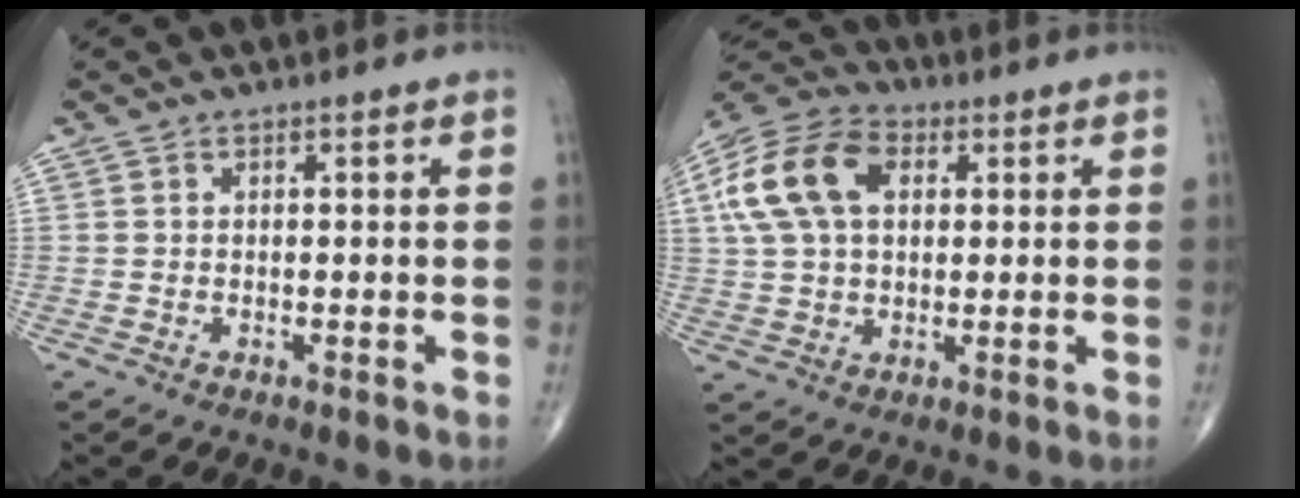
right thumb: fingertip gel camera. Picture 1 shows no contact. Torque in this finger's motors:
{"motor_torque": [0.61, 1.61, 0.45, -0.43, 0.25]}